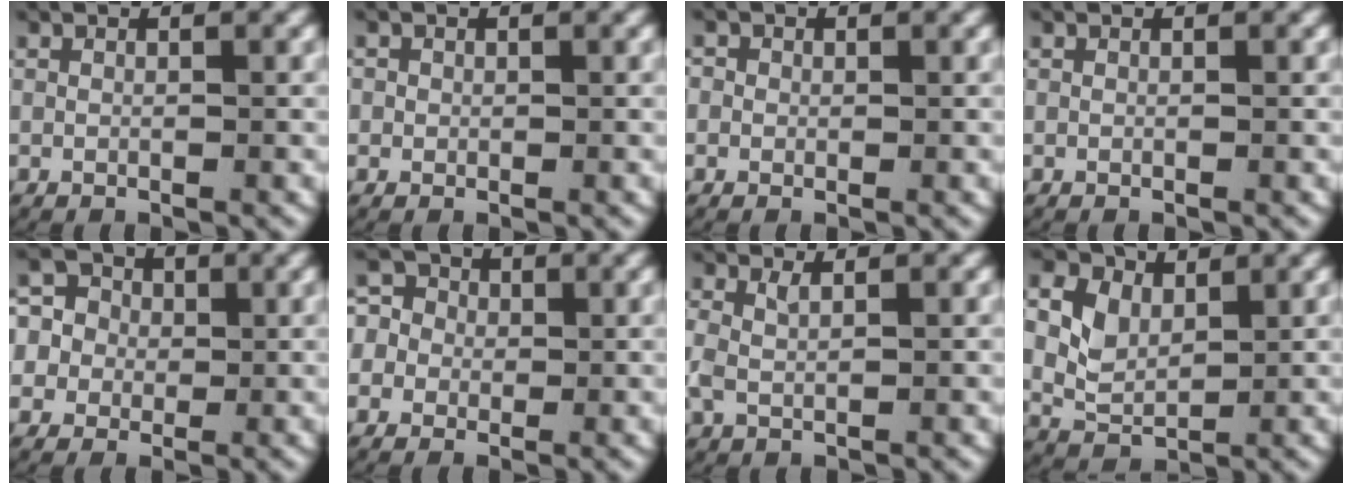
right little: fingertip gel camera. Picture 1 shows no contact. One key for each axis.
{"total": 1.1, "fx": 0.1, "fy": 1.1, "fz": 0.1, "tx": -0.007, "ty": -0.001, "tz": 0.001}
{"total": 1.4, "fx": 0.1, "fy": 1.3, "fz": 0.2, "tx": -0.007, "ty": 0.001, "tz": -0.003}
{"total": 0.0}
{"total": 7.8, "fx": 0.2, "fy": 7.4, "fz": 2.7, "tx": -0.089, "ty": -0.017, "tz": -0.004}
{"total": 6.0, "fx": 0.5, "fy": 5.6, "fz": 2.0, "tx": -0.058, "ty": 0.001, "tz": -0.005}
{"total": 1.9, "fx": 0.3, "fy": 1.3, "fz": 1.3, "tx": -0.049, "ty": -0.011, "tz": 0.016}
{"total": 5.3, "fx": 1.2, "fy": 4.2, "fz": 3.0, "tx": -0.086, "ty": -0.017, "tz": 0.030}